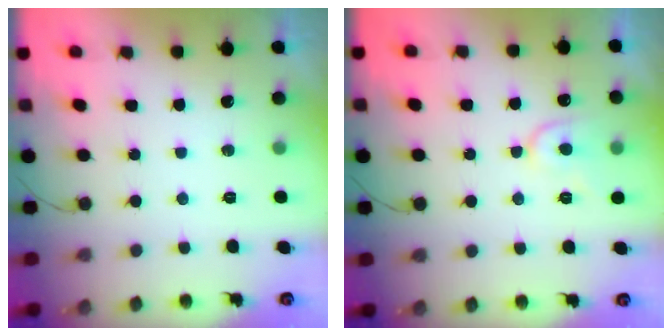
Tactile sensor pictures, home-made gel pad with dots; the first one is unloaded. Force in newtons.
{"total": 8.2, "press": 8.1, "slide": 0.9}